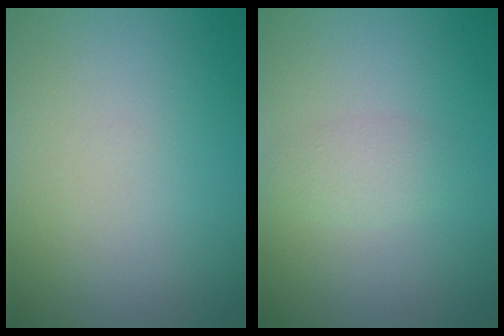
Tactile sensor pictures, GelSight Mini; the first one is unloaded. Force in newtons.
{"total": 1.5, "press": 1.5, "slide": 0.0}